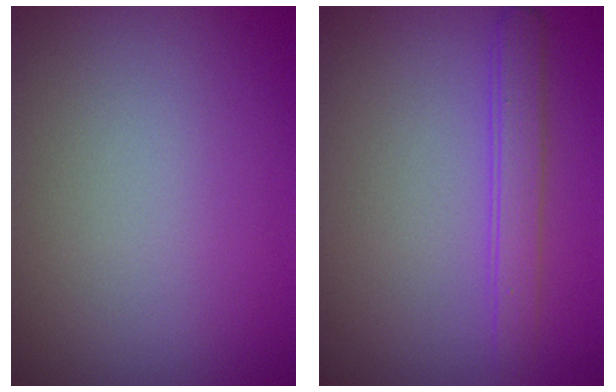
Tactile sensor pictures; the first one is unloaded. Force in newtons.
{"total": 2.2, "press": 2.2, "slide": 0.2}